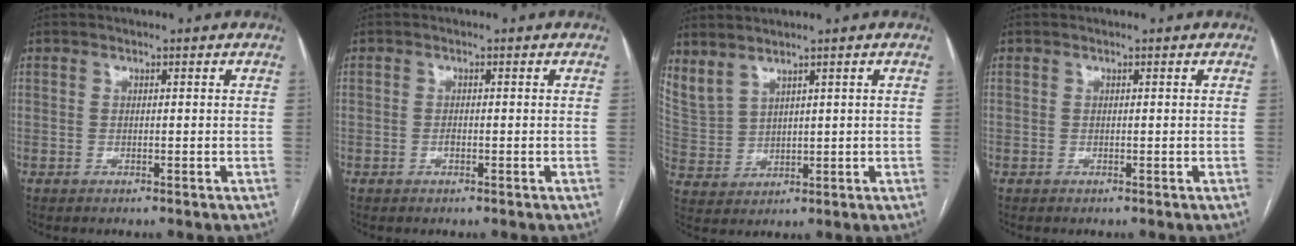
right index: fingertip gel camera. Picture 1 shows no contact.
{"total": 0.6, "force": [-0.4, 0.2, 0.5], "torque": [-0.009, 0.002, -0.006]}
{"total": 7.4, "force": [5.7, 3.5, 3.2], "torque": [-0.090, 0.006, 0.143]}
{"total": 0.0}